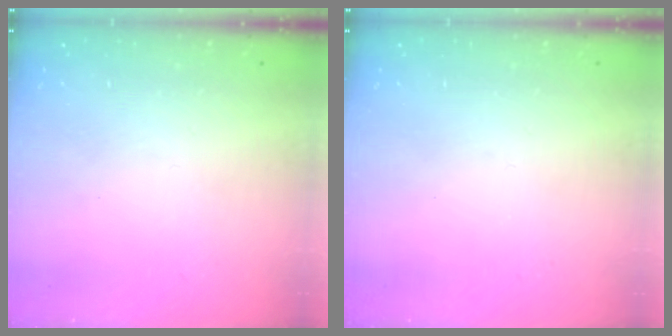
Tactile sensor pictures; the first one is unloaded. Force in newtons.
{"total": 0.0}